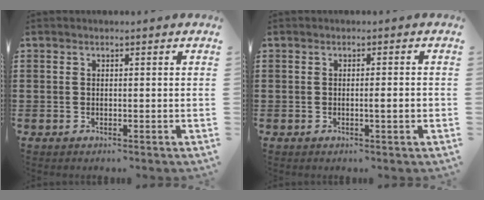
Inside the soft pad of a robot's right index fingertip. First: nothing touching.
{"total": 2.0, "force": [-0.4, -0.1, 2.0], "torque": [-0.031, -0.003, -0.008]}